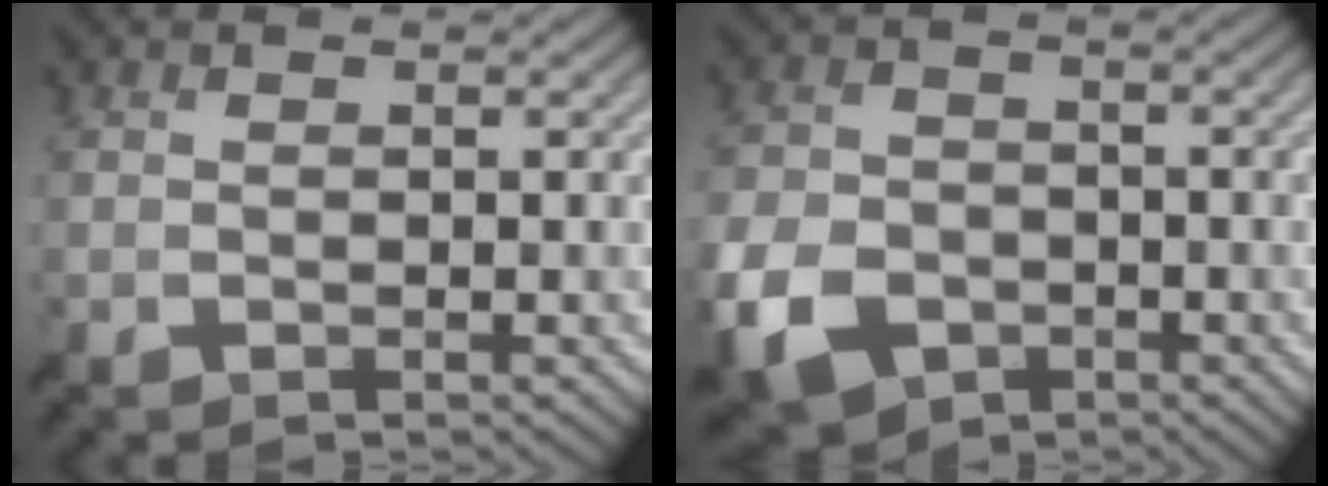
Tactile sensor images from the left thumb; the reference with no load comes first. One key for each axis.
{"total": 8.5, "fx": -4.2, "fy": 5.8, "fz": 4.5, "tx": -0.120, "ty": -0.021, "tz": -0.085}